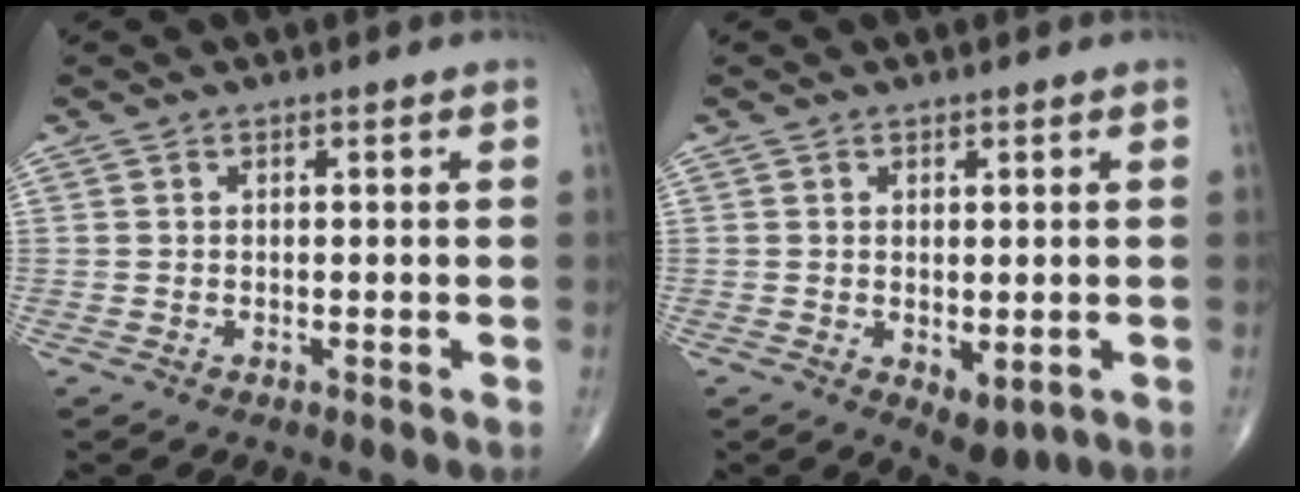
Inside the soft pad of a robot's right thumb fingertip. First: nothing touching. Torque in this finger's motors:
{"motor_torque": [-0.26, 0.68, -0.03, -0.13, 0.10]}